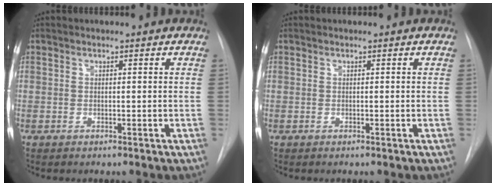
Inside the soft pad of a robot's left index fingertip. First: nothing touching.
{"total": 0.0}